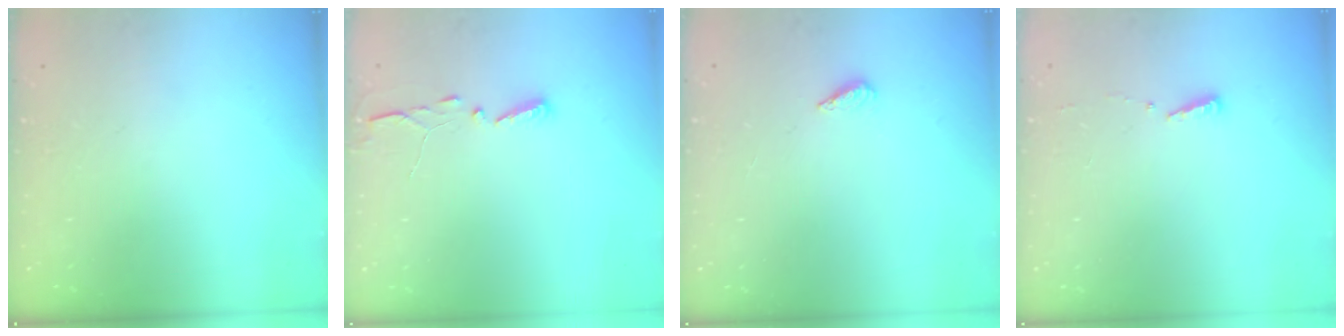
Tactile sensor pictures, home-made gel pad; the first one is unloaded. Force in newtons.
{"total": 2.9, "press": 2.9, "slide": 0.4}
{"total": 2.3, "press": 2.2, "slide": 0.8}
{"total": 3.6, "press": 3.5, "slide": 0.8}